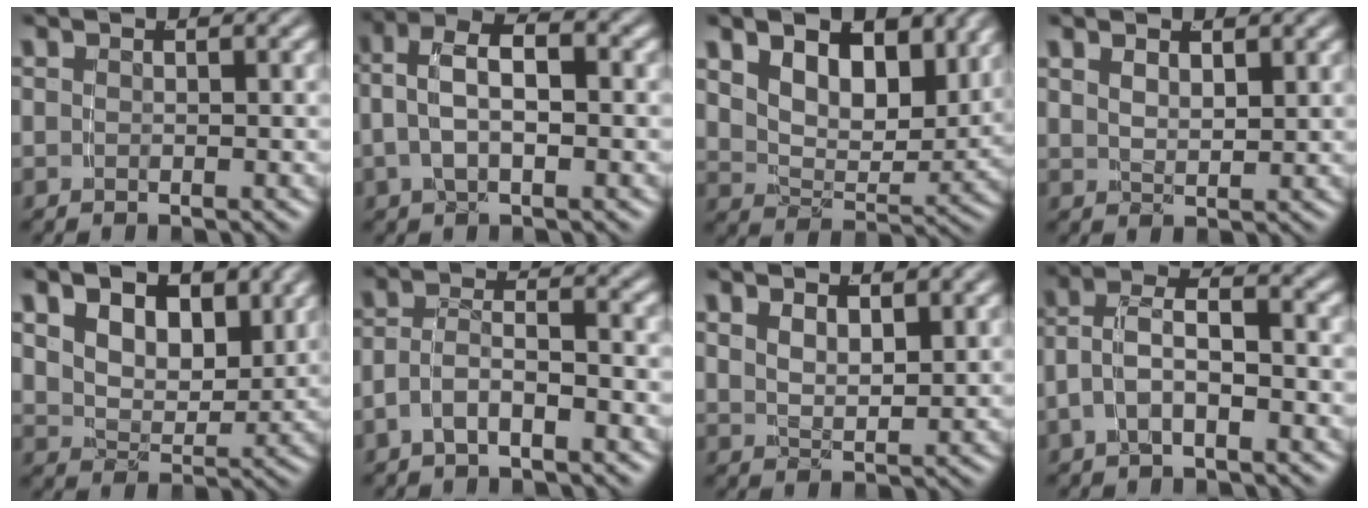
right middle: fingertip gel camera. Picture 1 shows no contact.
{"total": 6.0, "force": [0.7, 3.7, 4.7], "torque": [-0.083, 0.008, 0.003]}
{"total": 9.2, "force": [3.9, 5.7, 6.1], "torque": [-0.101, -0.009, 0.058]}
{"total": 1.7, "force": [1.1, 0.4, 1.3], "torque": [-0.025, -0.011, 0.032]}
{"total": 7.7, "force": [3.4, 5.1, 4.7], "torque": [-0.080, -0.009, 0.053]}
{"total": 3.3, "force": [-2.0, 1.5, 2.1], "torque": [-0.041, -0.009, -0.035]}
{"total": 2.7, "force": [1.2, 1.2, 2.0], "torque": [-0.043, -0.015, 0.033]}
{"total": 5.0, "force": [-0.4, 3.4, 3.6], "torque": [-0.075, -0.007, -0.010]}